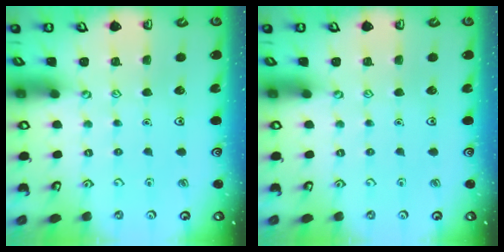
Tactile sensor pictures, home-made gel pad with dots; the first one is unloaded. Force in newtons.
{"total": 0.0}